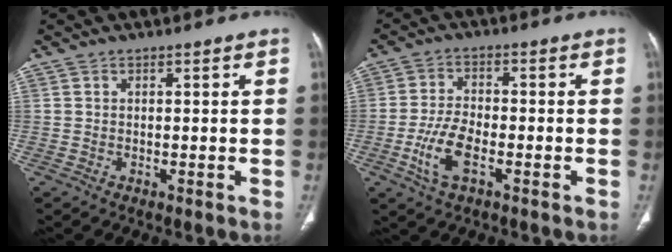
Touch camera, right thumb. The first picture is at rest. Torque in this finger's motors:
{"motor_torque": [-0.02, 0.35, 0.73, 0.11, 0.08]}